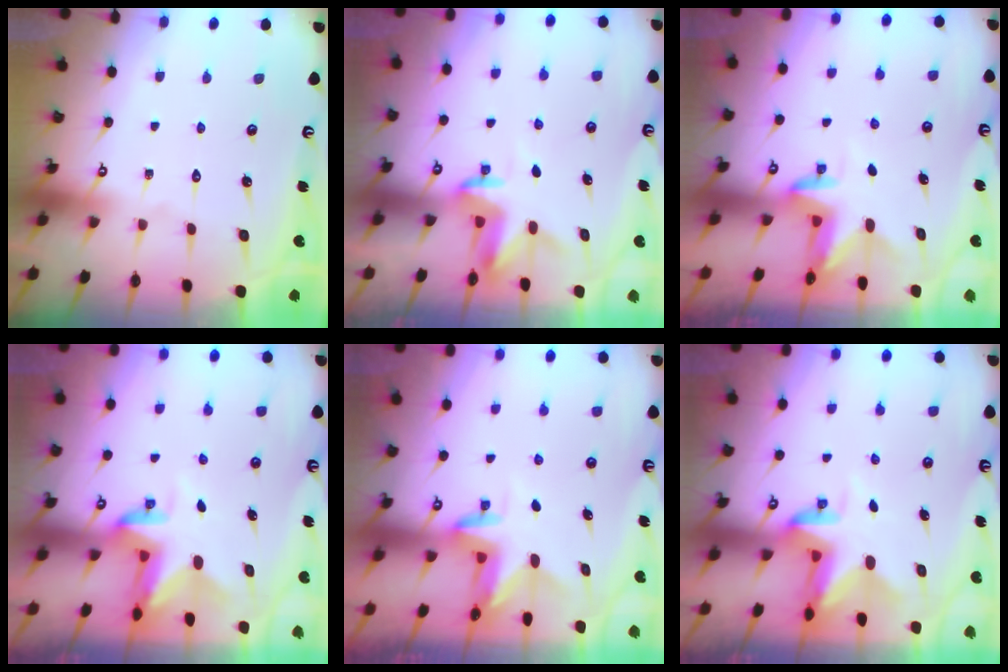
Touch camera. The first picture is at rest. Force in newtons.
{"total": 3.4, "press": 3.4, "slide": 0.2}
{"total": 3.4, "press": 3.3, "slide": 0.3}
{"total": 3.0, "press": 3.0, "slide": 0.4}
{"total": 3.3, "press": 3.3, "slide": 0.3}
{"total": 3.1, "press": 3.1, "slide": 0.5}